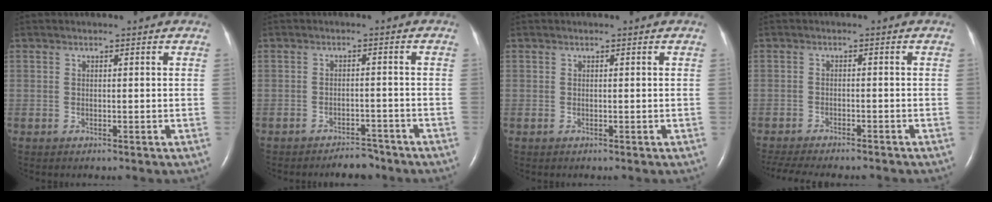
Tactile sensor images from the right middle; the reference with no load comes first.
{"total": 3.6, "force": [-3.3, 1.2, 0.9], "torque": [-0.013, 0.001, -0.049]}
{"total": 0.0}
{"total": 12.0, "force": [-10.6, 2.0, 5.2], "torque": [-0.091, -0.012, -0.147]}